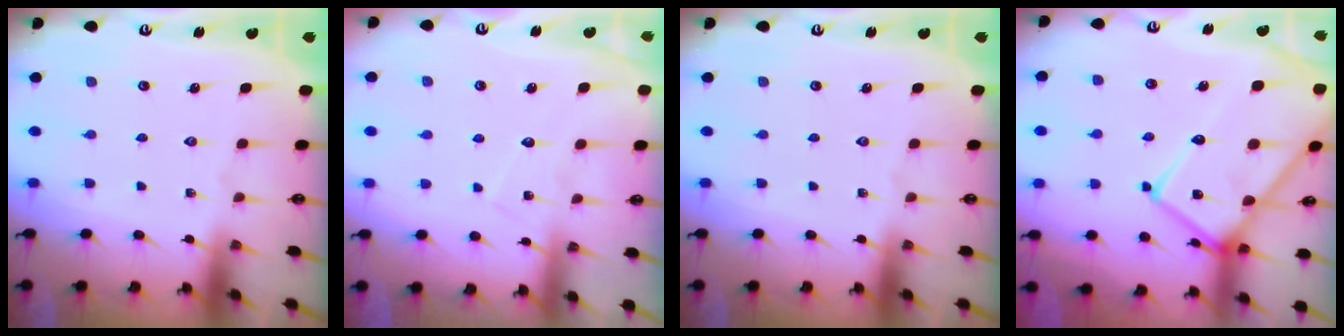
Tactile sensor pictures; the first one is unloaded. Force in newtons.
{"total": 6.1, "press": 6.1, "slide": 0.1}
{"total": 0.0}
{"total": 18.5, "press": 18.5, "slide": 1.6}